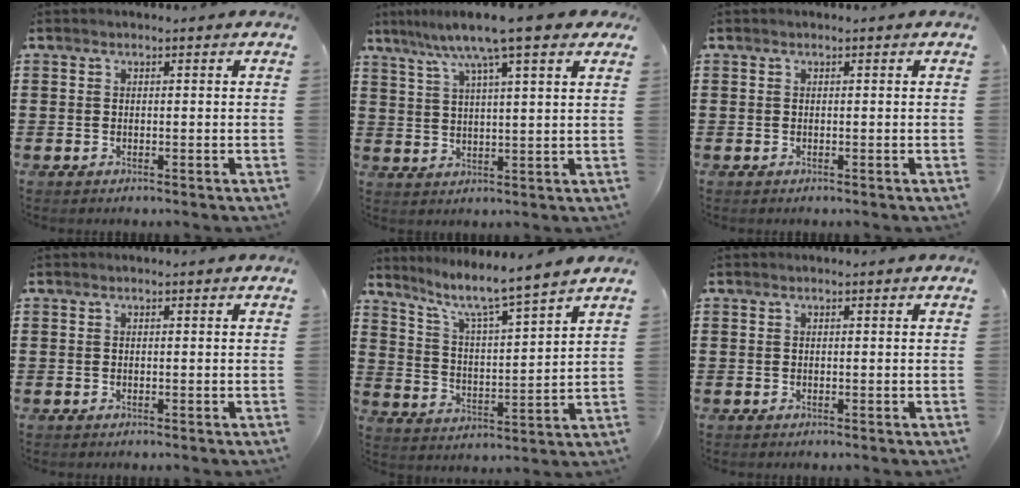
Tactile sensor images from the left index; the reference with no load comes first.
{"total": 9.7, "force": [7.1, 1.0, 6.6], "torque": [-0.141, -0.018, 0.119]}
{"total": 0.0}
{"total": 0.0}
{"total": 6.3, "force": [5.5, -0.4, 3.0], "torque": [-0.083, -0.043, 0.086]}
{"total": 0.0}